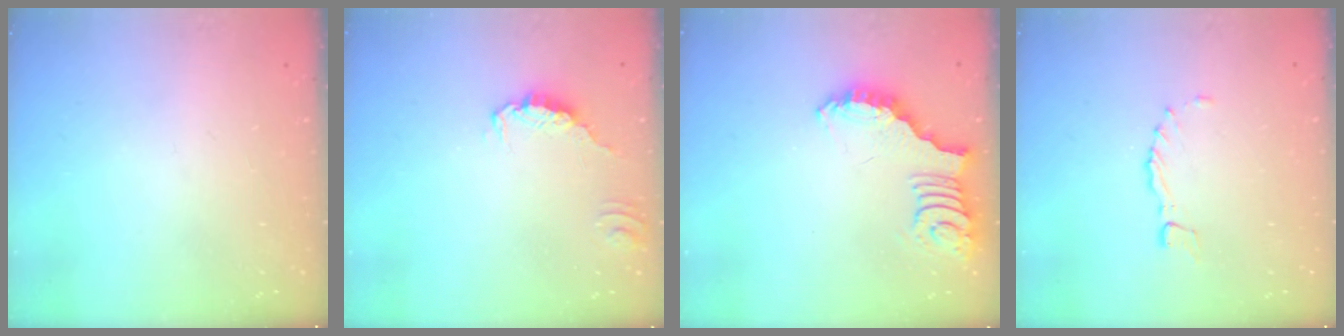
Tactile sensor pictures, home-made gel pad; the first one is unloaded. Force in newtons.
{"total": 0.5, "press": 0.5, "slide": 0.2}
{"total": 2.4, "press": 2.4, "slide": 0.5}
{"total": 1.2, "press": 1.2, "slide": 0.3}